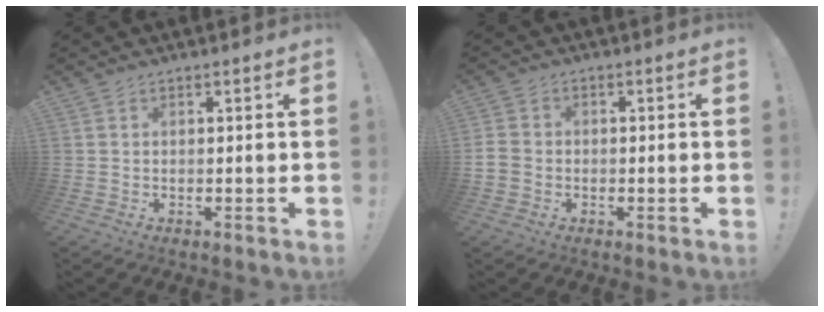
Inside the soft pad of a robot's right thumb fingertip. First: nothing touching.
{"total": 3.7, "force": [-1.2, 3.1, 1.7], "torque": [-0.039, 0.008, -0.022]}